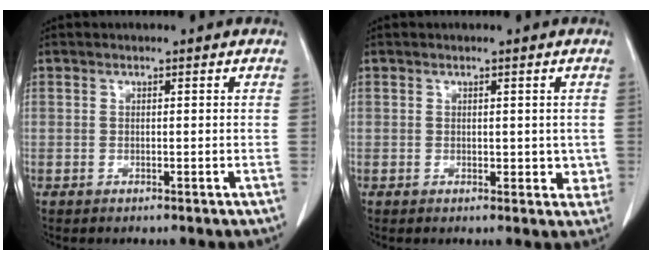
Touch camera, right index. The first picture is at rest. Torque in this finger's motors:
{"motor_torque": [-0.04, 0.23, 0.08, 0.04]}